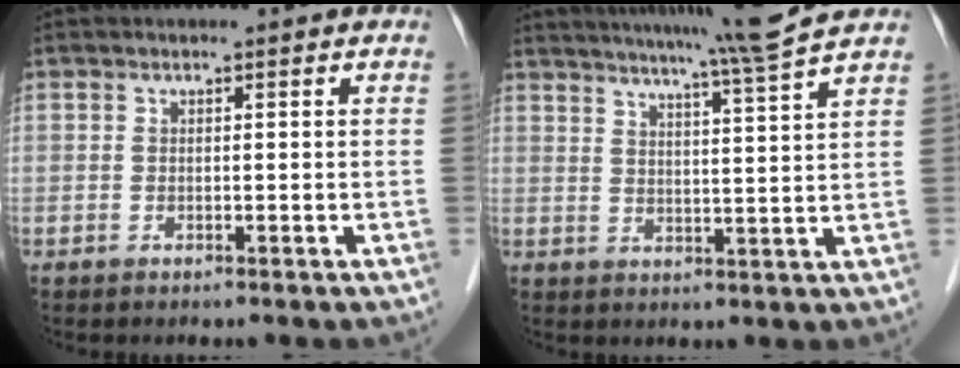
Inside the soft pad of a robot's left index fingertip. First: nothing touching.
{"total": 11.7, "force": [10.2, -2.5, 5.1], "torque": [-0.084, -0.023, 0.141]}